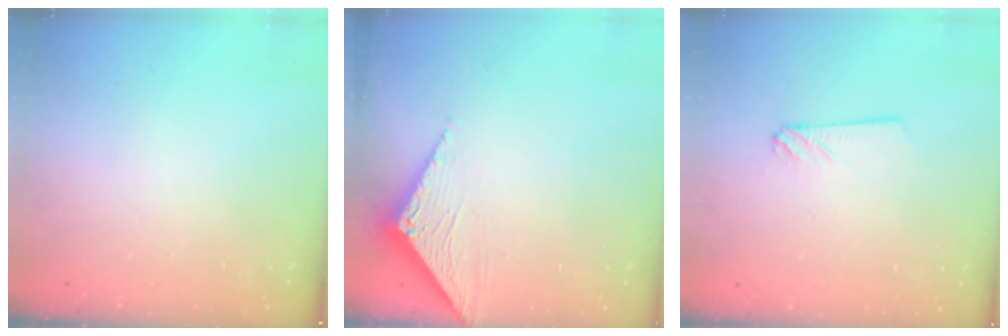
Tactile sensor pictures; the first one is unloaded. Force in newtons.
{"total": 3.0, "press": 3.0, "slide": 0.2}
{"total": 2.4, "press": 2.4, "slide": 0.3}